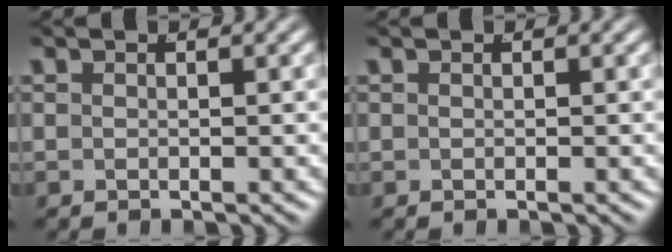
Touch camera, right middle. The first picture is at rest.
{"total": 0.0}